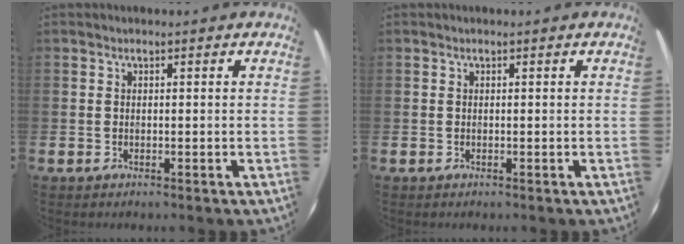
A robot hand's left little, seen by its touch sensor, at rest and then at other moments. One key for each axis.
{"total": 0.0}